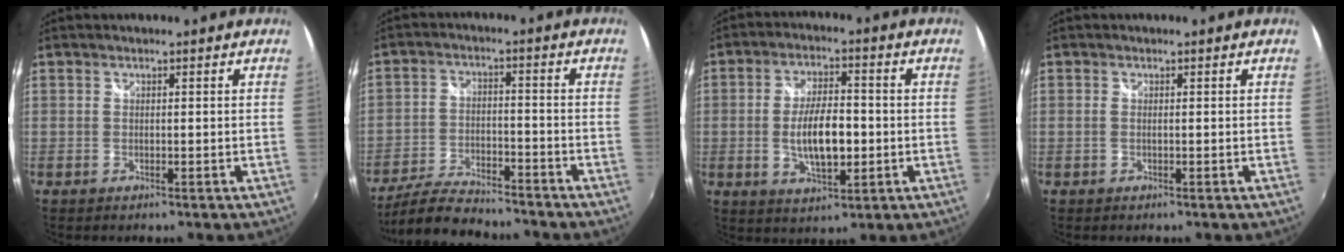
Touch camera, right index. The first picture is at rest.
{"total": 11.7, "force": [-10.5, 2.6, 4.3], "torque": [-0.114, -0.010, -0.180]}
{"total": 10.1, "force": [-1.4, 4.1, 9.1], "torque": [-0.171, -0.004, -0.020]}
{"total": 0.7, "force": [0.0, 0.1, 0.7], "torque": [-0.016, 0.000, -0.003]}